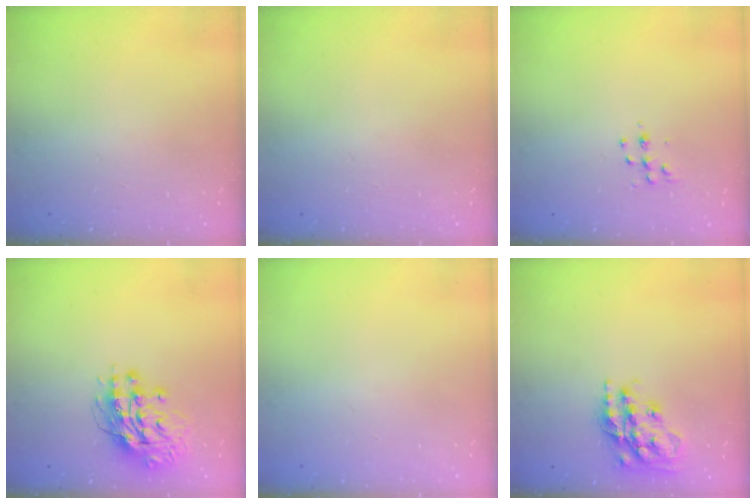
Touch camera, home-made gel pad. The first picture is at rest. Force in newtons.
{"total": 0.0}
{"total": 5.5, "press": 5.5, "slide": 0.4}
{"total": 13.5, "press": 13.4, "slide": 1.5}
{"total": 0.0}
{"total": 18.7, "press": 18.6, "slide": 1.5}